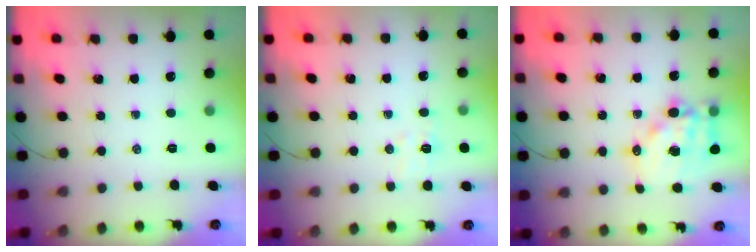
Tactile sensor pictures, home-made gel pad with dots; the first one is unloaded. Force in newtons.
{"total": 5.4, "press": 5.3, "slide": 0.8}
{"total": 14.2, "press": 13.9, "slide": 3.3}